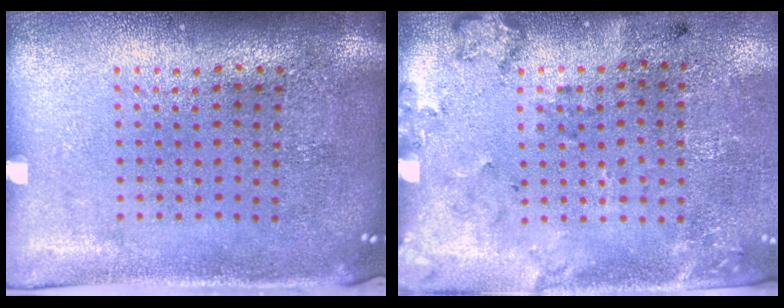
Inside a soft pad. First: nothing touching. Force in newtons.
{"total": 2.0, "press": 1.3, "slide": 1.5}